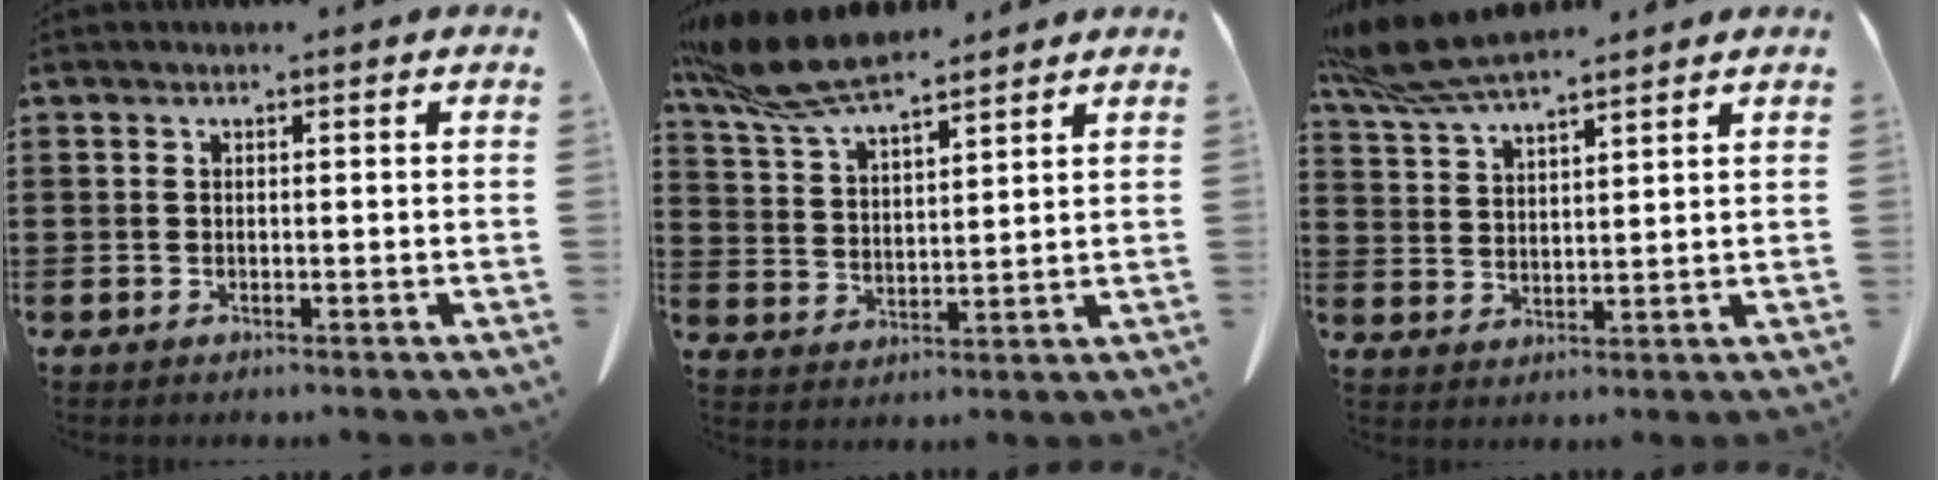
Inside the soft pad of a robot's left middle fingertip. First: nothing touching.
{"total": 9.8, "force": [8.3, 1.7, 4.9], "torque": [-0.122, -0.027, 0.154]}
{"total": 7.9, "force": [6.8, 1.2, 3.8], "torque": [-0.095, -0.017, 0.128]}